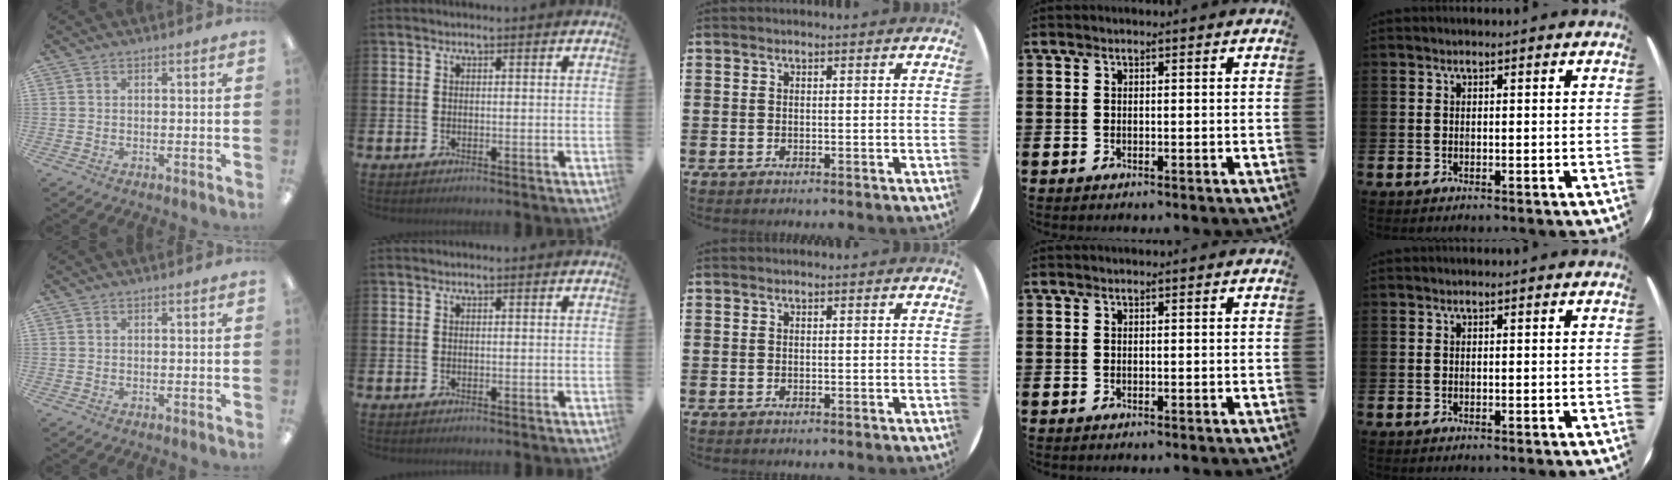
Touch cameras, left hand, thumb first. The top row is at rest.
{}